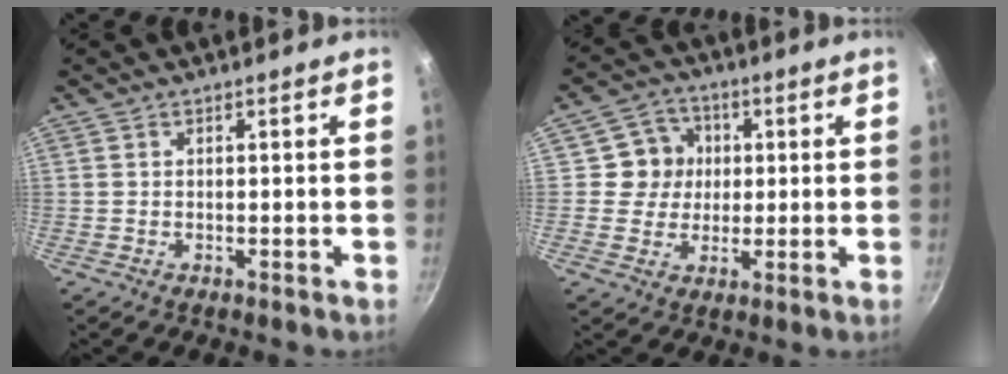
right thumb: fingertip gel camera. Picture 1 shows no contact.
{"total": 7.1, "force": [1.0, 6.8, 1.9], "torque": [0.012, 0.005, 0.005]}